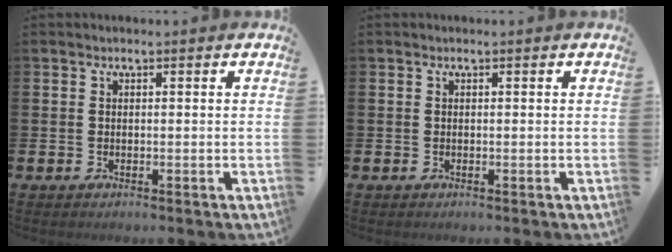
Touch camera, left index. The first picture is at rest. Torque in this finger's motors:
{"motor_torque": [-0.01, 0.01, -0.01, 0.00]}